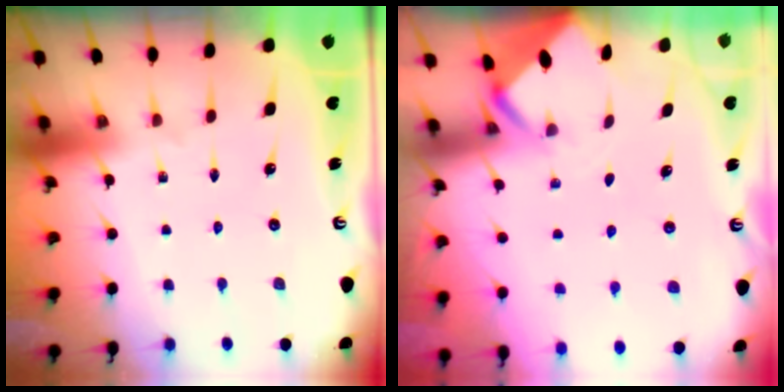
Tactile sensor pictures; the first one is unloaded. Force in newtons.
{"total": 2.0, "press": 2.0, "slide": 0.2}